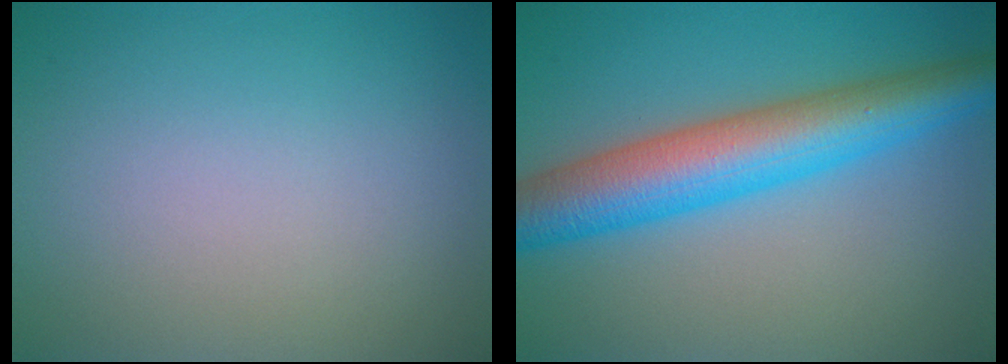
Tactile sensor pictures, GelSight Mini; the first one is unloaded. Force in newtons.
{"total": 8.3, "press": 8.3, "slide": 0.2}